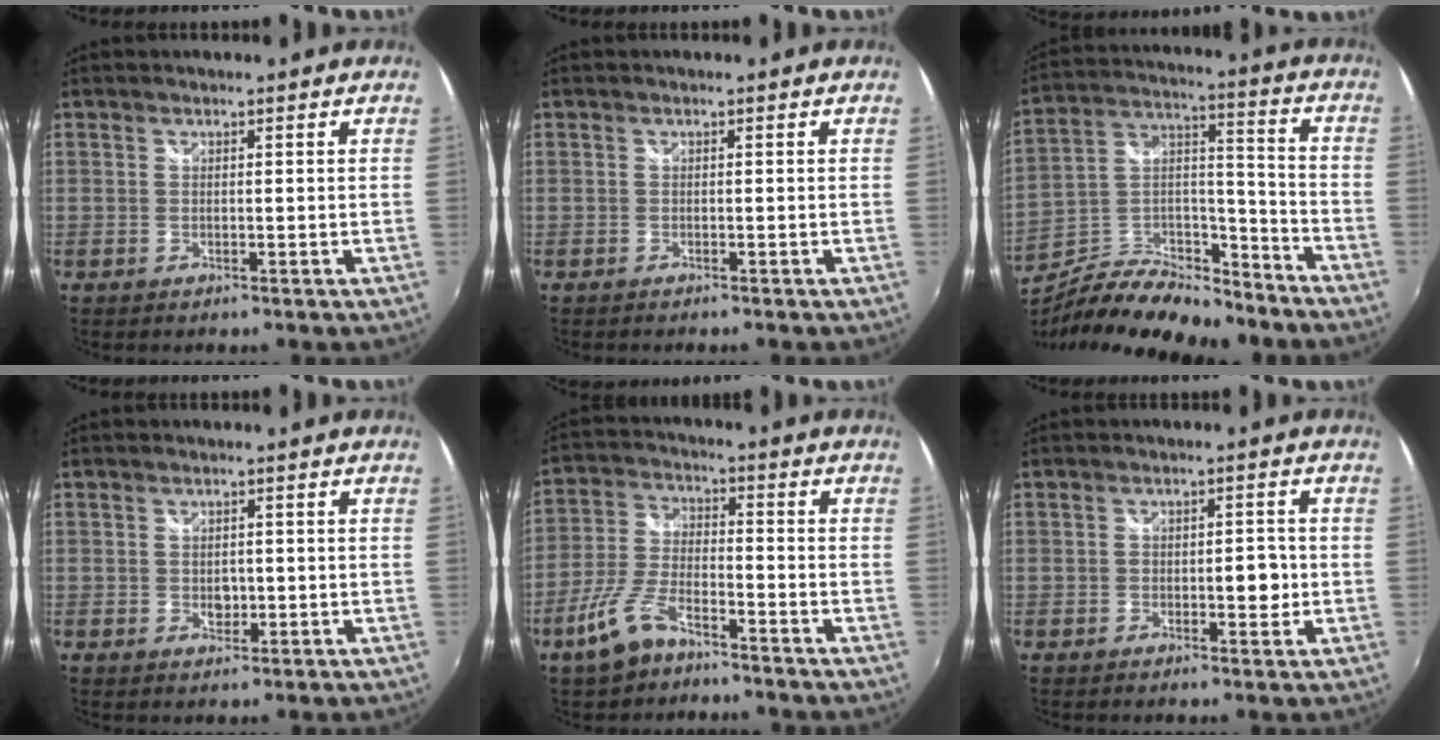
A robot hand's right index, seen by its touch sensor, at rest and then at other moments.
{"total": 0.7, "force": [-0.6, 0.3, -0.1], "torque": [-0.003, -0.005, -0.012]}
{"total": 18.0, "force": [-13.8, 6.4, 9.5], "torque": [-0.188, 0.013, -0.230]}
{"total": 2.6, "force": [-0.4, 2.1, 1.4], "torque": [-0.021, -0.001, -0.007]}
{"total": 8.7, "force": [-6.3, 3.4, 5.0], "torque": [-0.112, 0.001, -0.117]}
{"total": 3.8, "force": [-0.9, 2.4, 2.9], "torque": [-0.039, 0.002, -0.013]}